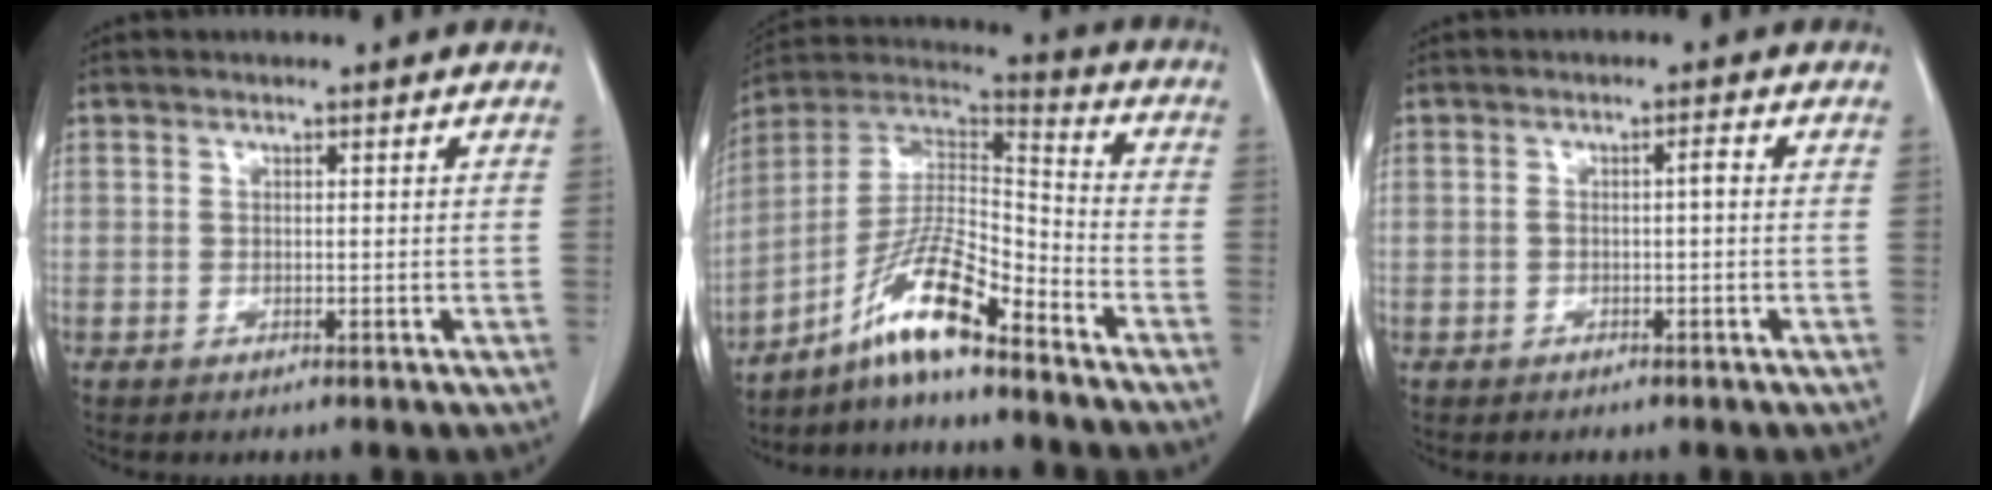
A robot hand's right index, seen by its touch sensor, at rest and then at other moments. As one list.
[{"total": 11.8, "force": [-8.3, 0.9, 8.3], "torque": [-0.162, 0.016, -0.154]}, {"total": 1.4, "force": [-0.2, 0.2, 1.4], "torque": [-0.023, 0.005, -0.003]}]